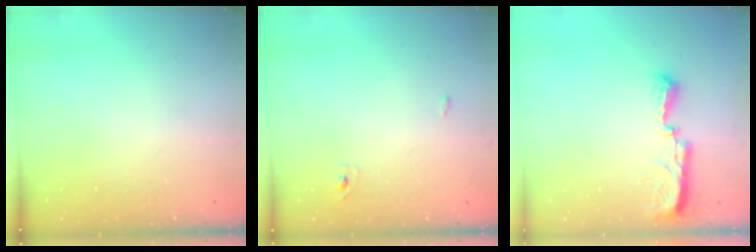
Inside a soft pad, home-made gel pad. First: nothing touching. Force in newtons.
{"total": 2.4, "press": 2.2, "slide": 1.0}
{"total": 7.7, "press": 7.6, "slide": 0.7}